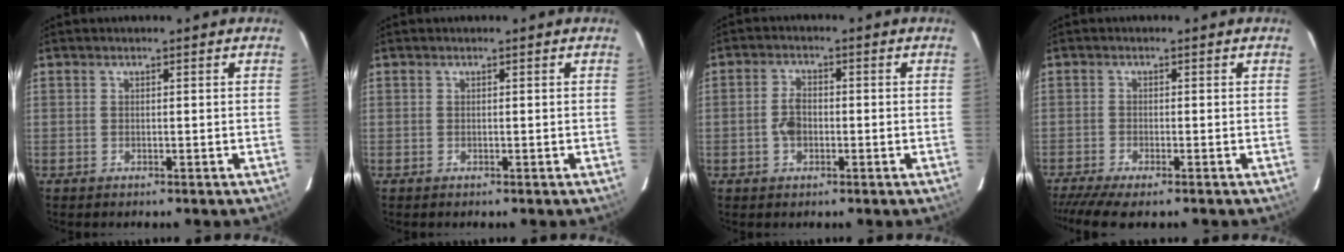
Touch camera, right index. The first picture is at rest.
{"total": 0.0}
{"total": 3.4, "force": [-0.8, 1.9, 2.7], "torque": [-0.058, 0.005, -0.016]}
{"total": 7.3, "force": [-5.7, 1.1, 4.3], "torque": [-0.066, -0.010, -0.094]}